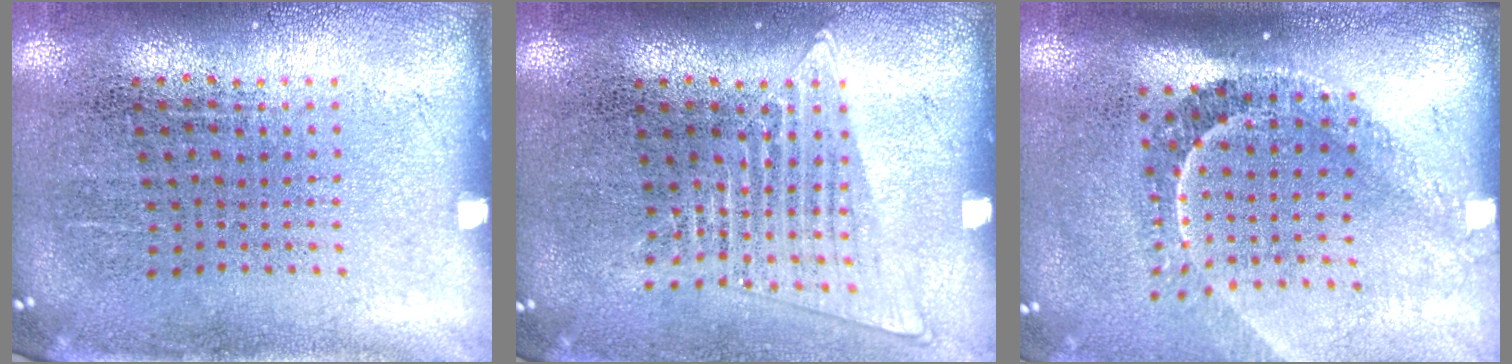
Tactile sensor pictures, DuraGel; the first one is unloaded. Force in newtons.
{"total": 1.4, "press": 1.2, "slide": 0.5}
{"total": 2.2, "press": 1.5, "slide": 1.5}